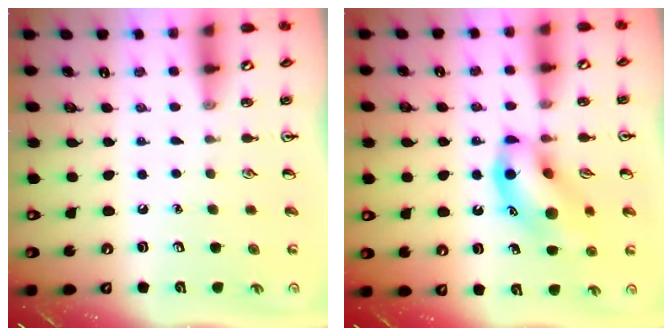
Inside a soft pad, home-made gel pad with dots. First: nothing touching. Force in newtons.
{"total": 13.5, "press": 13.3, "slide": 1.8}